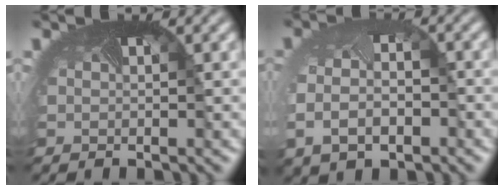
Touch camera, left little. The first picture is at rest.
{"total": 5.3, "force": [-1.1, 3.6, 3.7], "torque": [-0.100, -0.026, -0.016]}